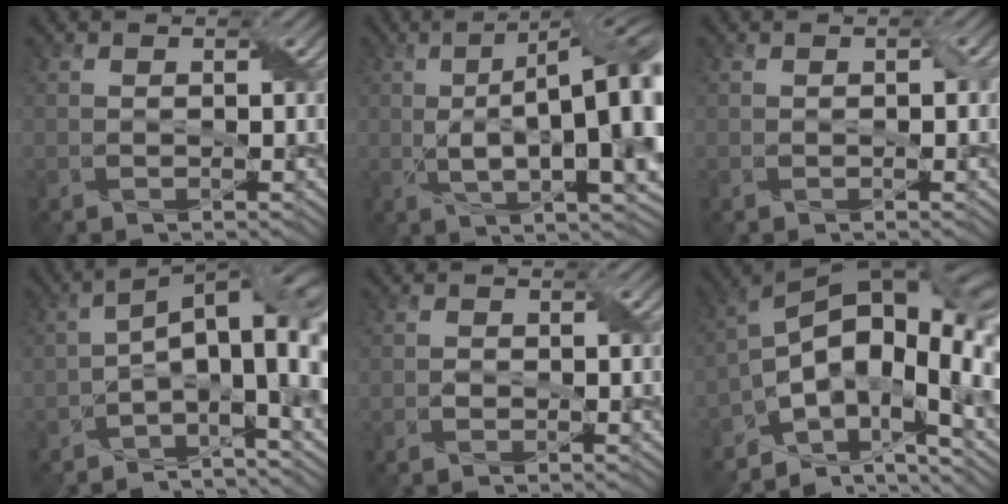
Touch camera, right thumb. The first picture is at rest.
{"total": 17.1, "force": [1.0, 5.7, 16.1], "torque": [-0.227, 0.015, 0.013]}
{"total": 1.1, "force": [0.0, 0.5, 0.9], "torque": [-0.015, 0.002, 0.001]}
{"total": 11.4, "force": [-1.5, 4.7, 10.3], "torque": [-0.157, 0.006, -0.029]}
{"total": 0.9, "force": [-0.2, 0.6, 0.7], "torque": [-0.013, 0.000, -0.004]}
{"total": 16.1, "force": [-4.0, 8.0, 13.3], "torque": [-0.214, -0.010, -0.070]}